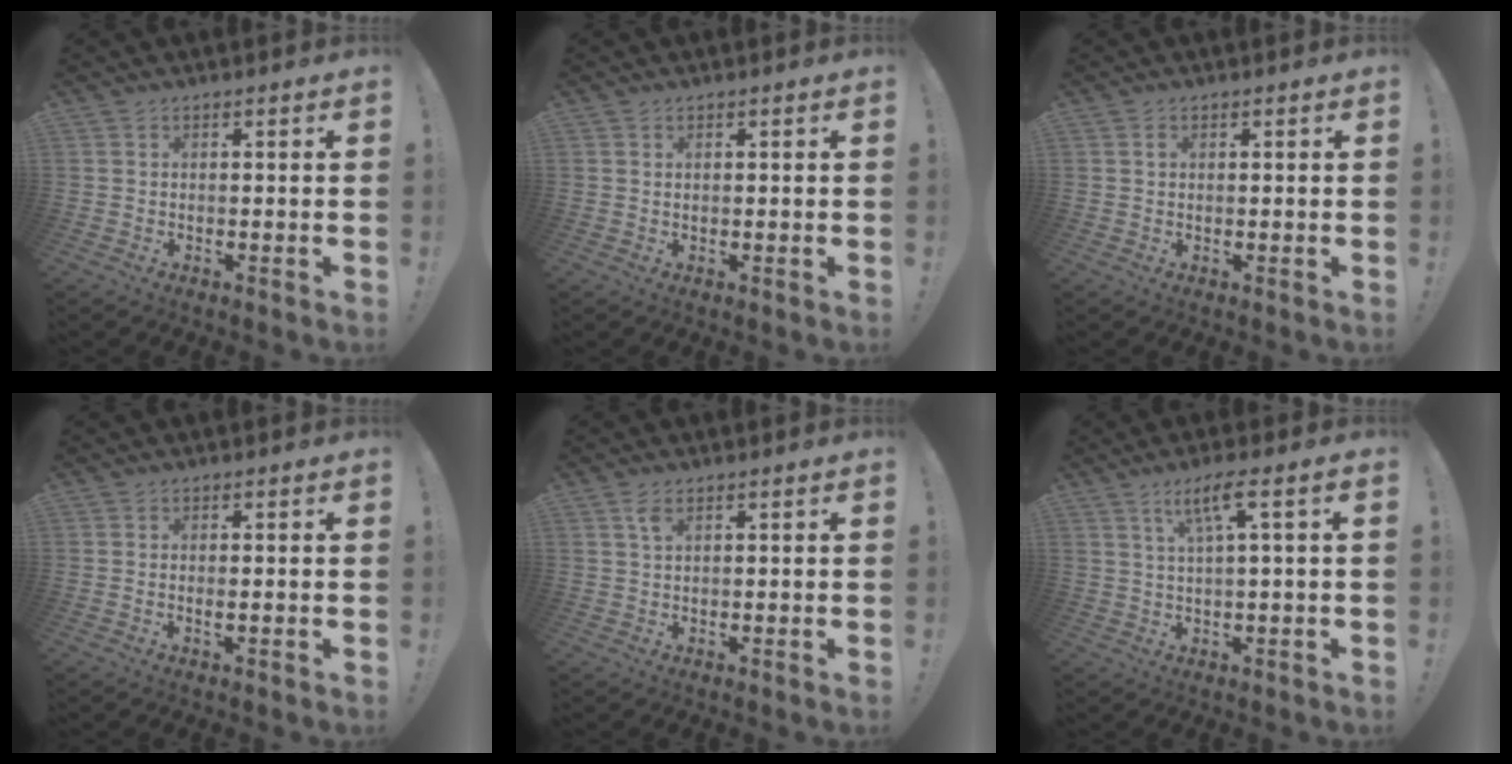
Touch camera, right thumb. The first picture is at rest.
{"total": 0.6, "force": [0.6, 0.2, 0.1], "torque": [-0.002, -0.001, 0.012]}
{"total": 0.8, "force": [0.5, 0.5, 0.4], "torque": [0.000, 0.000, 0.007]}
{"total": 1.2, "force": [0.0, 0.2, 1.2], "torque": [-0.013, -0.004, -0.001]}
{"total": 2.8, "force": [1.3, 1.3, 2.0], "torque": [-0.043, 0.002, 0.024]}
{"total": 7.2, "force": [2.6, 0.4, 6.6], "torque": [-0.123, 0.001, 0.039]}